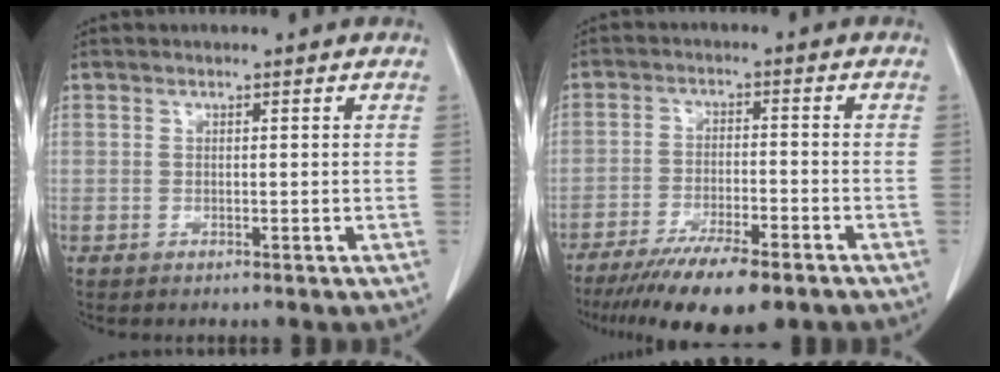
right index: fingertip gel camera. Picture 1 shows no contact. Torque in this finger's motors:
{"motor_torque": [0.44, -0.58, 0.70, 0.15]}